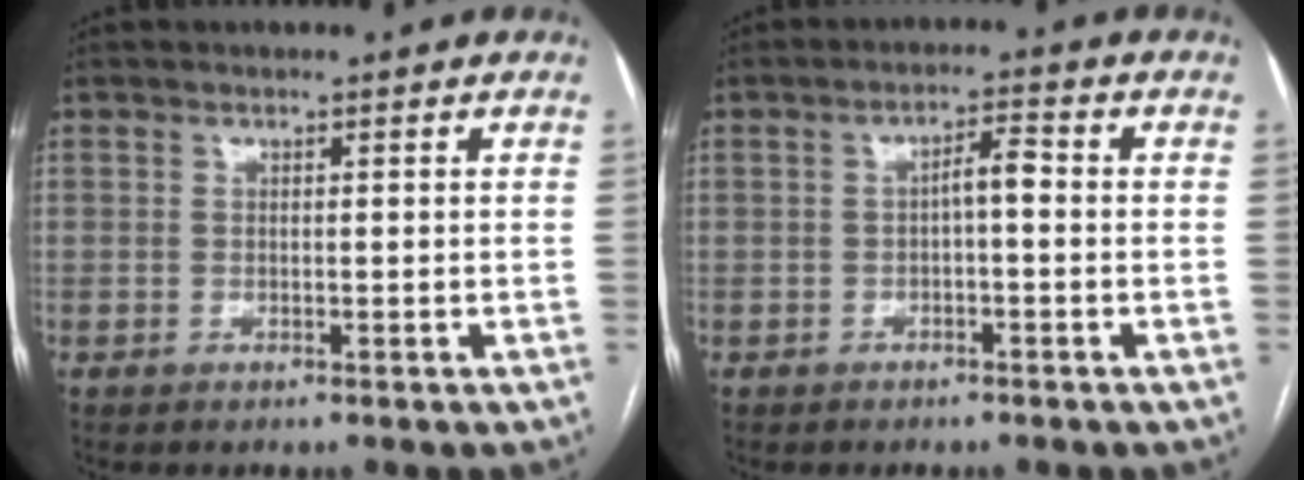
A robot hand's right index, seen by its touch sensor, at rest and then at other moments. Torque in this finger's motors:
{"motor_torque": [0.46, -0.04, 0.09, 0.06]}